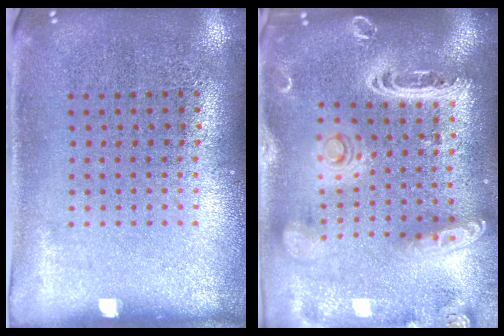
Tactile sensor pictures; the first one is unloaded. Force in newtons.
{"total": 3.2, "press": 2.7, "slide": 1.8}